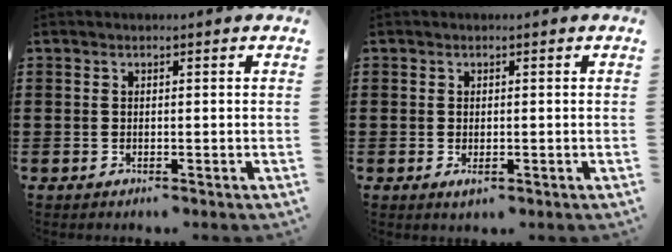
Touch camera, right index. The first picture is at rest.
{"total": 0.9, "force": [-0.2, 0.3, 0.8], "torque": [-0.016, -0.003, -0.003]}